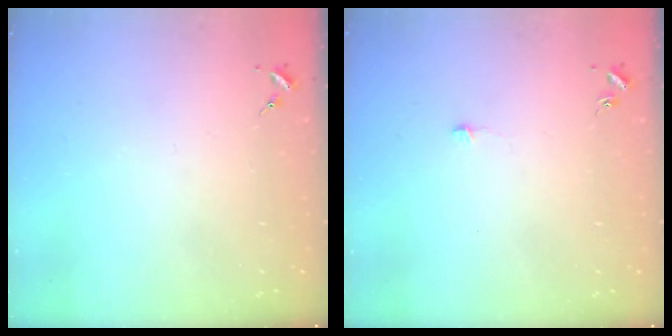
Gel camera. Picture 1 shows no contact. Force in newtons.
{"total": 3.2, "press": 3.1, "slide": 0.3}